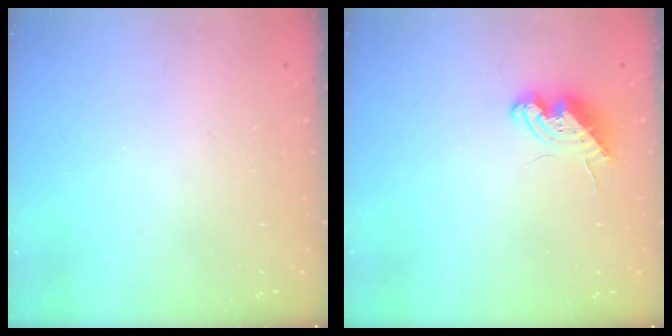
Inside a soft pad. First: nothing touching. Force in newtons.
{"total": 8.3, "press": 8.2, "slide": 1.2}